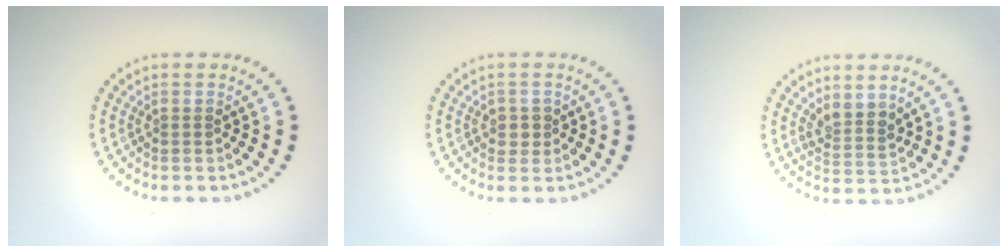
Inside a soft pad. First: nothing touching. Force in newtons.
{"total": 1.3, "press": 1.2, "slide": 0.6}
{"total": 2.2, "press": 1.8, "slide": 1.4}